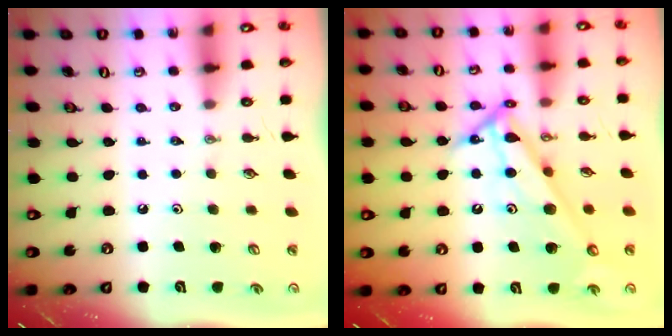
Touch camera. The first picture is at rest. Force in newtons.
{"total": 10.7, "press": 10.7, "slide": 0.5}